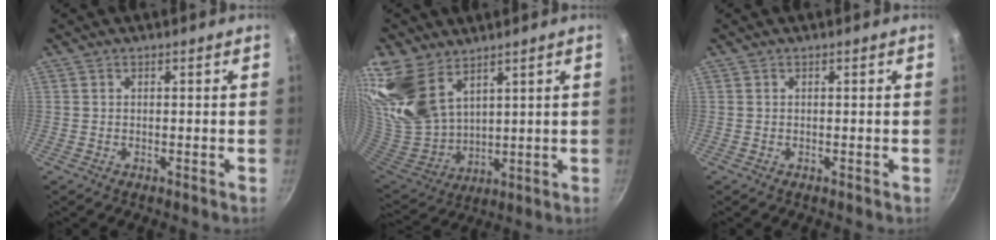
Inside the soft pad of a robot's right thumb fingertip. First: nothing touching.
{"total": 16.2, "force": [10.2, 9.0, 8.6], "torque": [-0.169, -0.055, 0.225]}
{"total": 0.0}